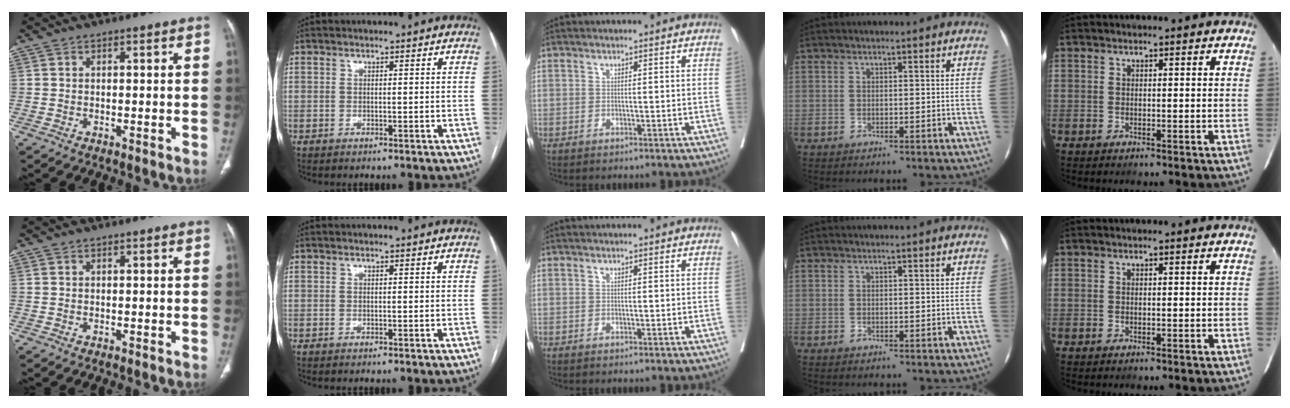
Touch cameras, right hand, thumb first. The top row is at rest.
{}